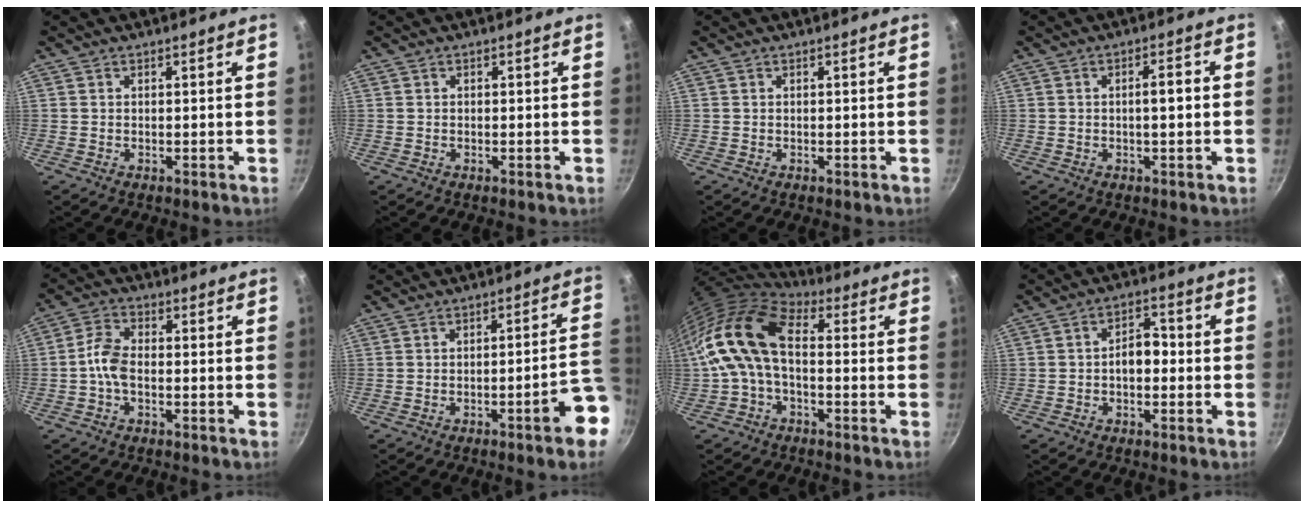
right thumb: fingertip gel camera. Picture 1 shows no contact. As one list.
[{"total": 0.0}, {"total": 0.0}, {"total": 3.7, "force": [-0.3, 1.1, 3.6], "torque": [-0.053, 0.012, -0.005]}, {"total": 5.4, "force": [-1.2, 3.2, 4.2], "torque": [-0.084, 0.025, -0.034]}, {"total": 9.5, "force": [-4.4, 1.5, 8.3], "torque": [-0.080, 0.044, -0.055]}, {"total": 13.8, "force": [-0.3, 8.1, 11.2], "torque": [-0.209, 0.029, -0.019]}, {"total": 5.4, "force": [-0.9, 3.4, 4.0], "torque": [-0.034, 0.024, -0.021]}]